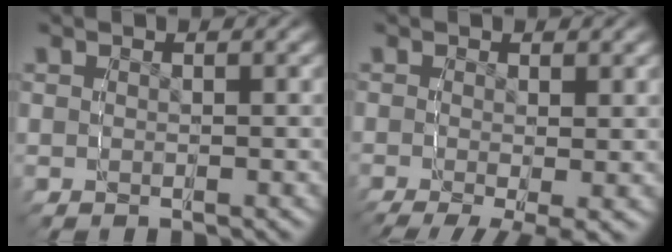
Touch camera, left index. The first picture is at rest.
{"total": 4.8, "force": [-3.2, 1.1, 3.4], "torque": [-0.053, -0.024, -0.036]}